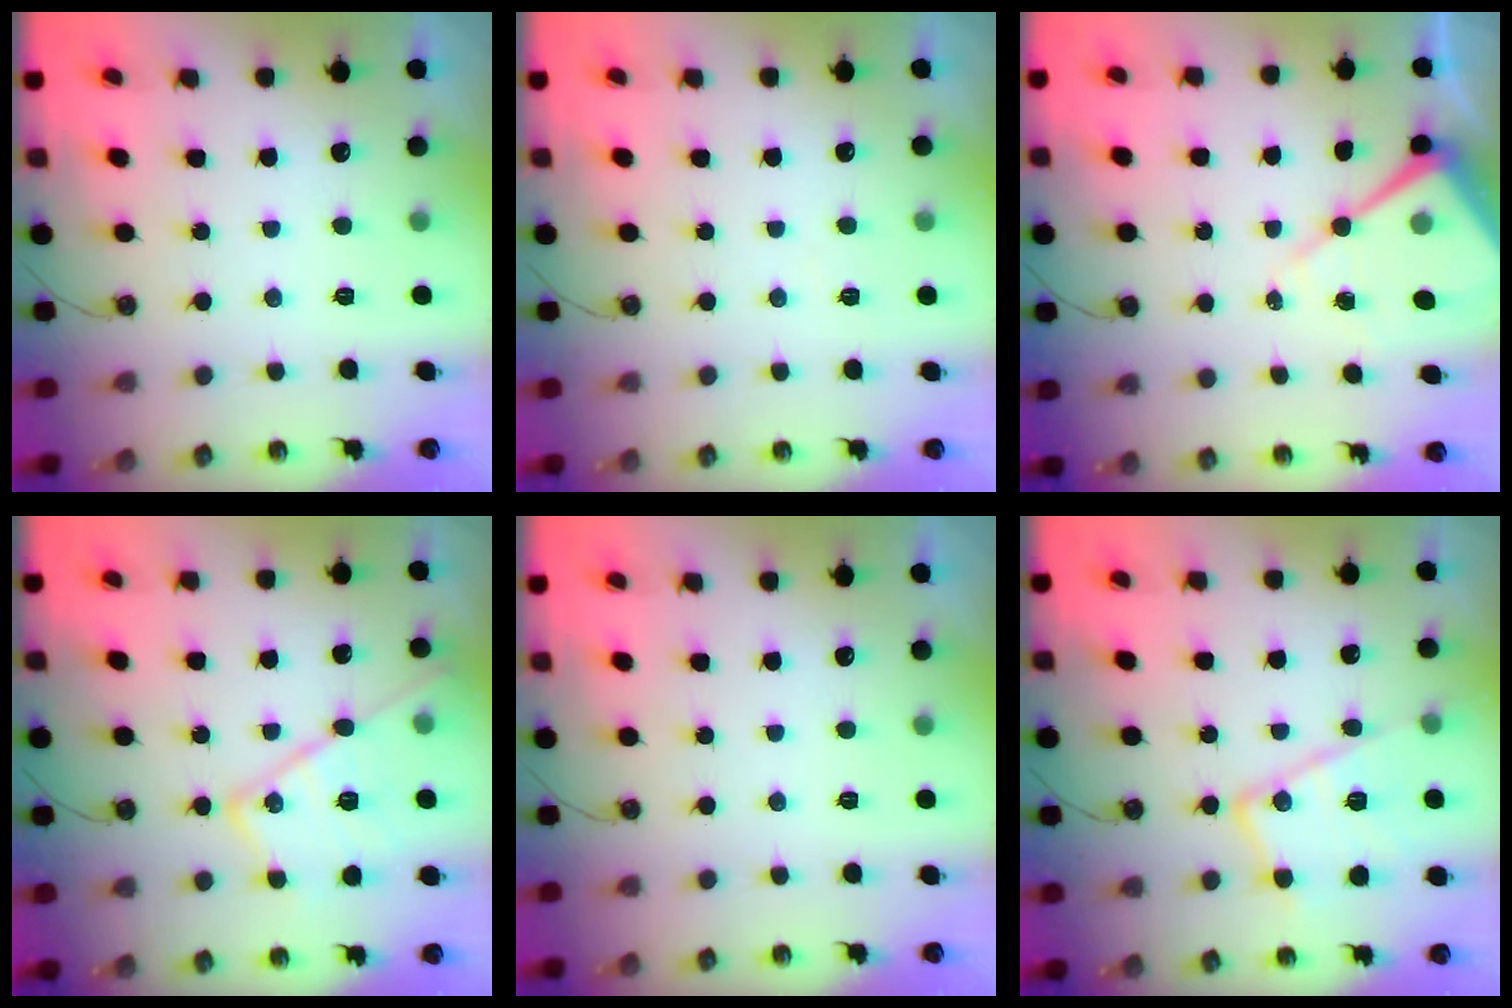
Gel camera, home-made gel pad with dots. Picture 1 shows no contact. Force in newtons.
{"total": 3.3, "press": 3.3, "slide": 0.5}
{"total": 11.7, "press": 11.7, "slide": 1.1}
{"total": 17.5, "press": 17.4, "slide": 1.0}
{"total": 0.0}
{"total": 16.1, "press": 16.1, "slide": 1.2}